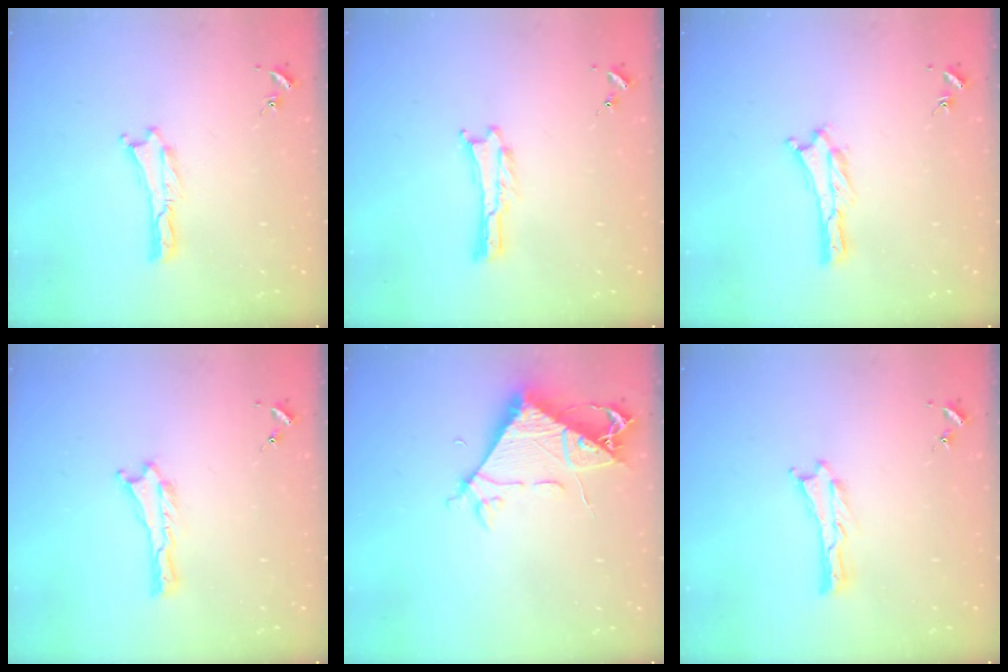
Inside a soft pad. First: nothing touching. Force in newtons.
{"total": 0.0}
{"total": 0.7, "press": 0.6, "slide": 0.2}
{"total": 0.0}
{"total": 7.4, "press": 7.4, "slide": 0.8}
{"total": 0.0}